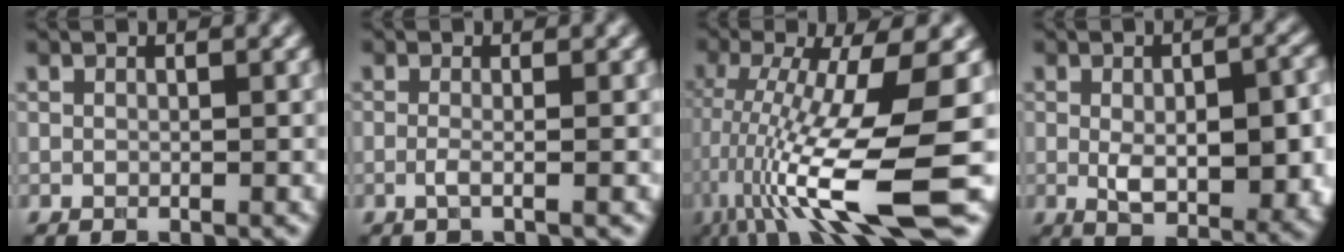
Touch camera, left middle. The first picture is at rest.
{"total": 1.3, "force": [-0.3, 0.4, 1.2], "torque": [-0.022, -0.005, -0.006]}
{"total": 12.7, "force": [-3.9, 2.1, 11.9], "torque": [-0.229, -0.011, -0.048]}
{"total": 8.1, "force": [-0.9, 3.5, 7.2], "torque": [-0.118, -0.014, 0.004]}